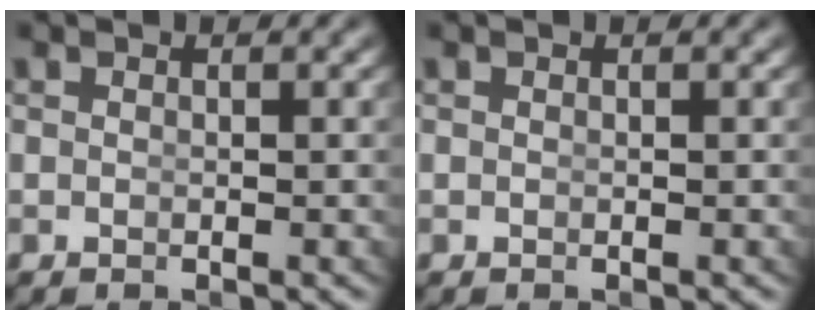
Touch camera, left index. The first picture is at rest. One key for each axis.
{"total": 0.0}